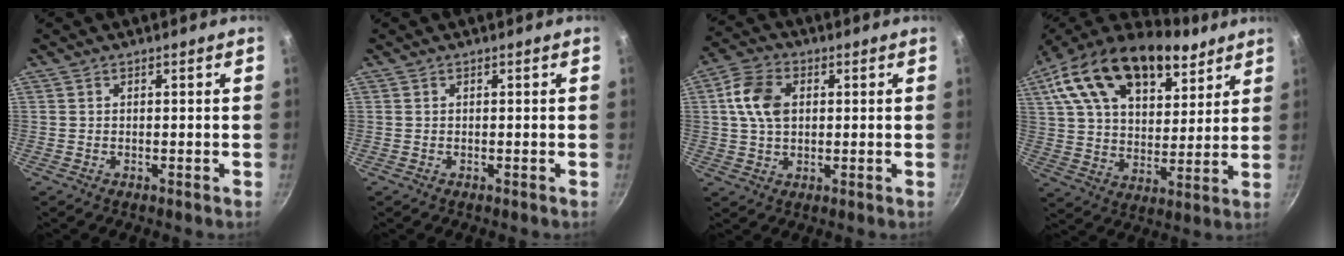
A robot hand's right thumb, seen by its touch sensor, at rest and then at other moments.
{"total": 0.0}
{"total": 8.8, "force": [1.6, 6.2, 6.1], "torque": [-0.105, 0.013, 0.024]}
{"total": 24.0, "force": [14.1, 13.3, 14.1], "torque": [-0.219, -0.028, 0.232]}